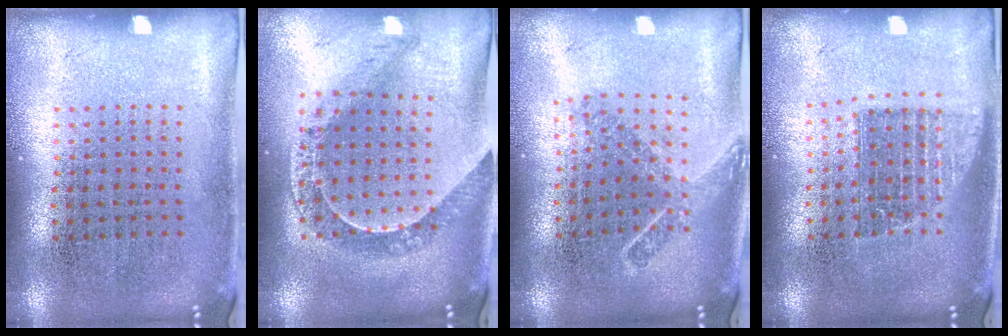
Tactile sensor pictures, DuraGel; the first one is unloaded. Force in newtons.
{"total": 1.2, "press": 1.2, "slide": 0.2}
{"total": 1.8, "press": 1.4, "slide": 1.2}
{"total": 1.3, "press": 1.1, "slide": 0.7}